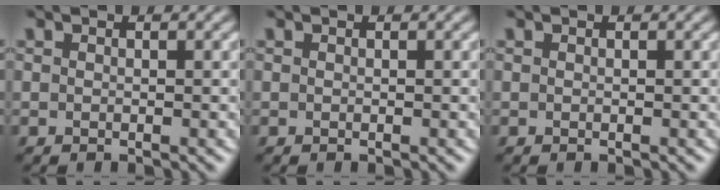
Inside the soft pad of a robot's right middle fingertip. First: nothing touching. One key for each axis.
{"total": 0.0}
{"total": 0.0}